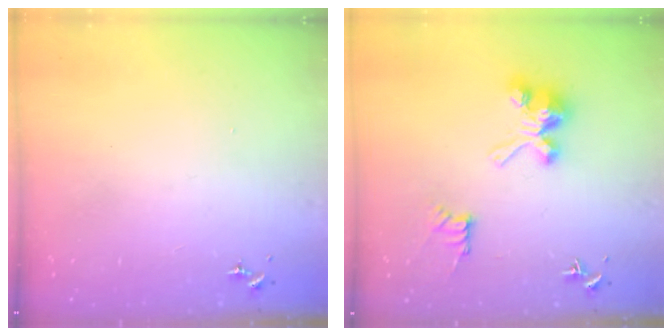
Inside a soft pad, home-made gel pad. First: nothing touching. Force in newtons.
{"total": 10.2, "press": 10.2, "slide": 0.1}